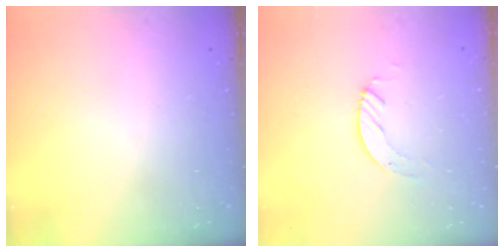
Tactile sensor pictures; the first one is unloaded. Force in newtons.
{"total": 3.5, "press": 3.5, "slide": 0.4}